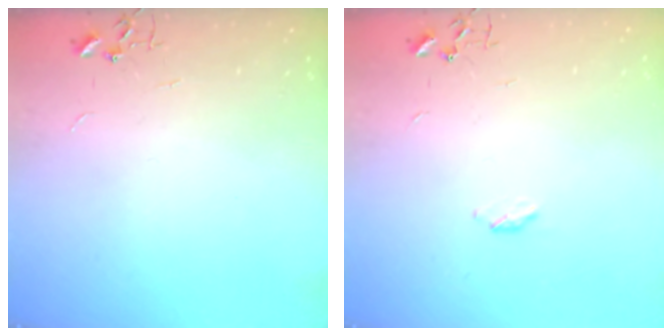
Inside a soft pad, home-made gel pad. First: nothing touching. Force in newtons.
{"total": 3.5, "press": 3.4, "slide": 0.6}